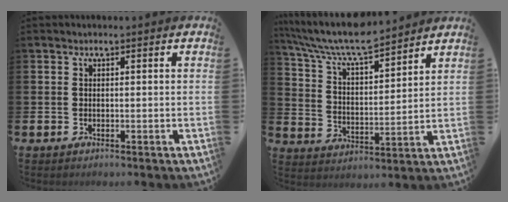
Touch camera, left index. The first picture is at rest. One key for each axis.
{"total": 7.9, "fx": 7.4, "fy": 1.1, "fz": 2.7, "tx": -0.090, "ty": -0.045, "tz": 0.129}